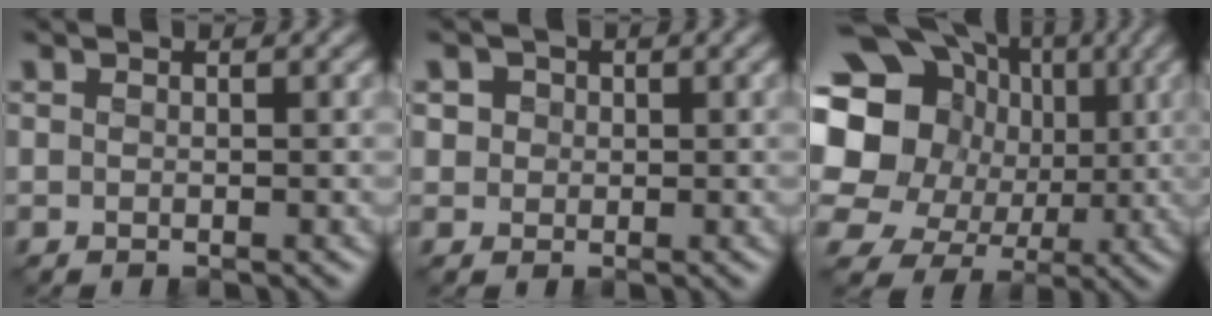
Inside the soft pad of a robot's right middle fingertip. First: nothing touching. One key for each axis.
{"total": 2.1, "fx": 0.9, "fy": 1.8, "fz": 0.8, "tx": -0.016, "ty": 0.006, "tz": 0.016}
{"total": 18.5, "fx": 3.1, "fy": 16.0, "fz": 8.9, "tx": -0.210, "ty": 0.032, "tz": 0.029}